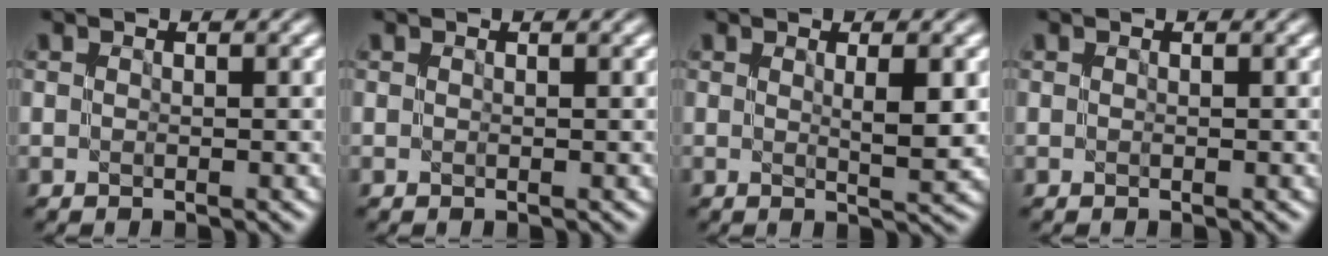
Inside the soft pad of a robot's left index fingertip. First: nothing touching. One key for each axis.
{"total": 0.0}
{"total": 2.5, "fx": 0.6, "fy": 0.4, "fz": 2.4, "tx": -0.034, "ty": -0.003, "tz": 0.010}
{"total": 0.0}